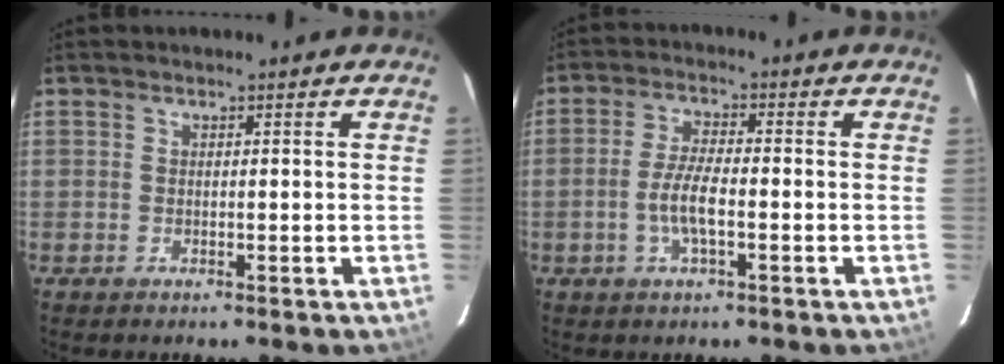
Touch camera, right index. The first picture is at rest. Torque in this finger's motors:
{"motor_torque": [0.63, -0.38, 0.57, 0.13]}